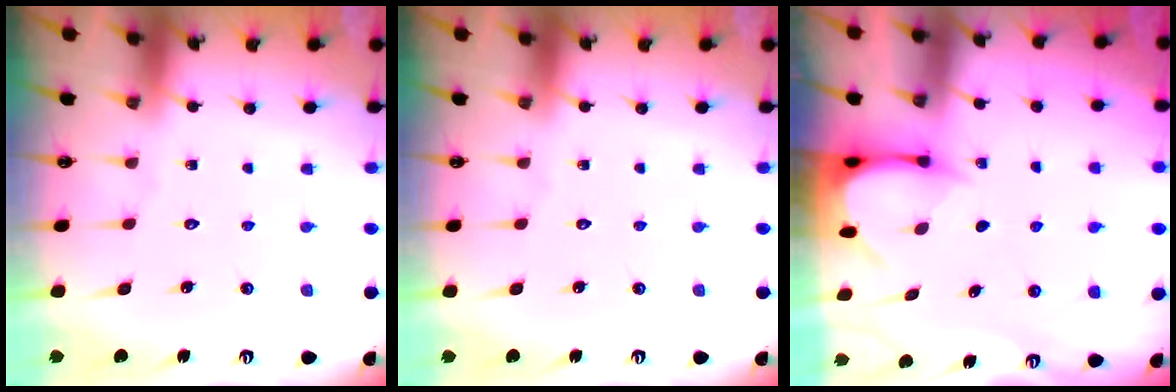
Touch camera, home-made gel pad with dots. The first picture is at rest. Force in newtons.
{"total": 0.0}
{"total": 3.8, "press": 3.8, "slide": 0.3}